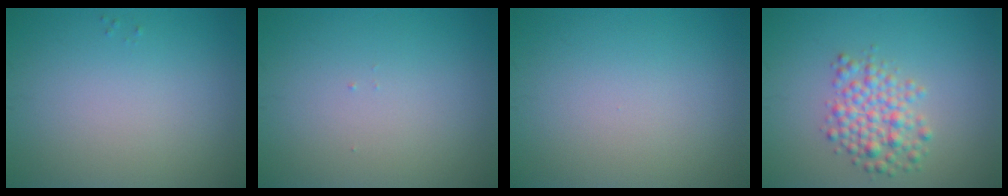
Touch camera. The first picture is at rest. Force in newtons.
{"total": 0.0}
{"total": 0.0}
{"total": 3.6, "press": 3.6, "slide": 0.2}